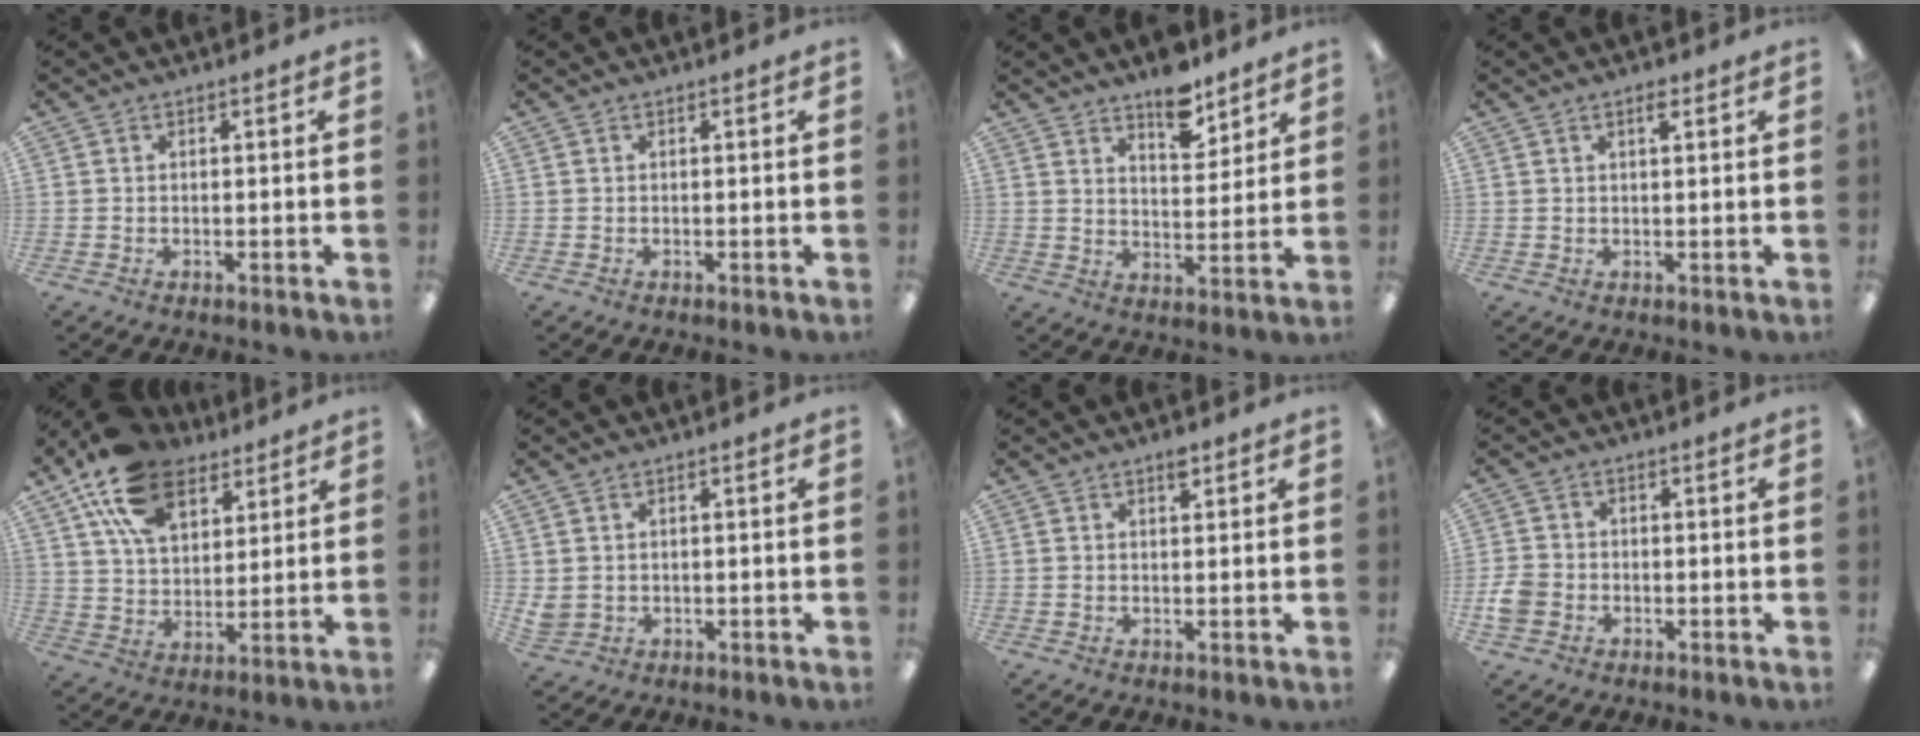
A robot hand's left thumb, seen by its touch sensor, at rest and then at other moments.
{"total": 0.0}
{"total": 8.7, "force": [7.0, 3.5, 3.8], "torque": [-0.037, -0.048, 0.119]}
{"total": 1.9, "force": [1.3, 0.5, 1.3], "torque": [-0.020, -0.001, 0.020]}
{"total": 17.5, "force": [10.5, 10.3, 9.4], "torque": [-0.171, -0.035, 0.194]}
{"total": 2.4, "force": [1.0, 2.0, 0.8], "torque": [-0.018, 0.002, 0.019]}
{"total": 1.9, "force": [1.3, 0.8, 1.2], "torque": [-0.009, -0.006, 0.020]}
{"total": 4.4, "force": [-1.6, 3.6, 2.0], "torque": [-0.043, 0.009, -0.030]}